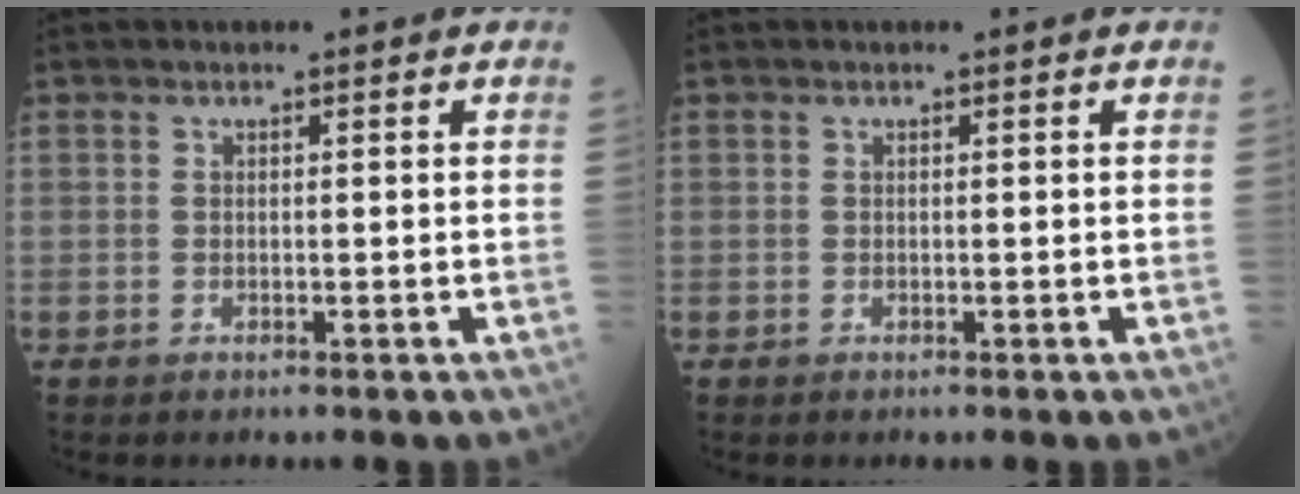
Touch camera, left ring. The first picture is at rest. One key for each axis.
{"total": 0.0}